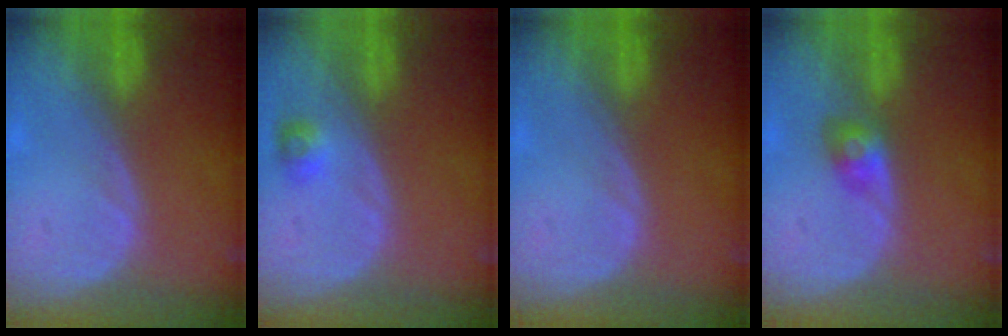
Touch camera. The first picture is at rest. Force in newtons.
{"total": 2.4, "press": 2.2, "slide": 0.9}
{"total": 0.0}
{"total": 2.9, "press": 2.7, "slide": 1.2}